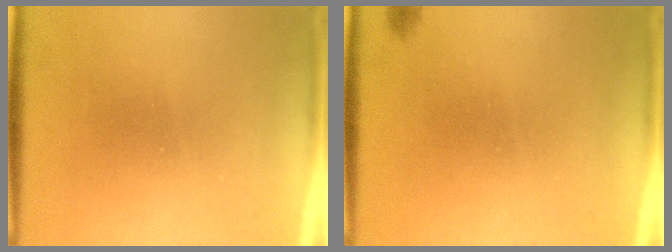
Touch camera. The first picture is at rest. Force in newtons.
{"total": 0.6}